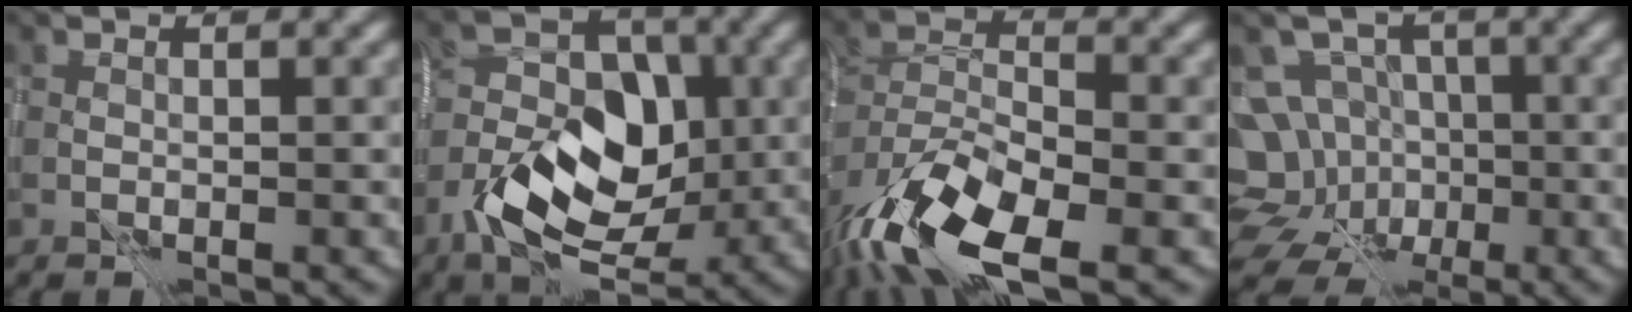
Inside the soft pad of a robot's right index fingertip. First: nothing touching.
{"total": 8.3, "force": [-2.4, 5.0, 6.2], "torque": [-0.103, 0.007, -0.044]}
{"total": 11.0, "force": [-6.5, 4.2, 7.8], "torque": [-0.145, -0.011, -0.125]}
{"total": 8.9, "force": [-2.5, 8.1, 2.6], "torque": [-0.029, -0.011, -0.051]}